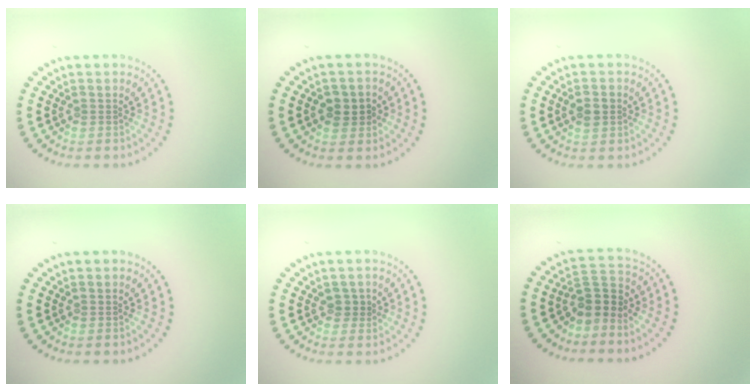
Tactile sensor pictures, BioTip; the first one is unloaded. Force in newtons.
{"total": 2.3, "press": 2.3, "slide": 0.6}
{"total": 2.2, "press": 2.2, "slide": 0.2}
{"total": 0.0}
{"total": 0.9, "press": 0.7, "slide": 0.6}
{"total": 2.8, "press": 2.1, "slide": 1.8}